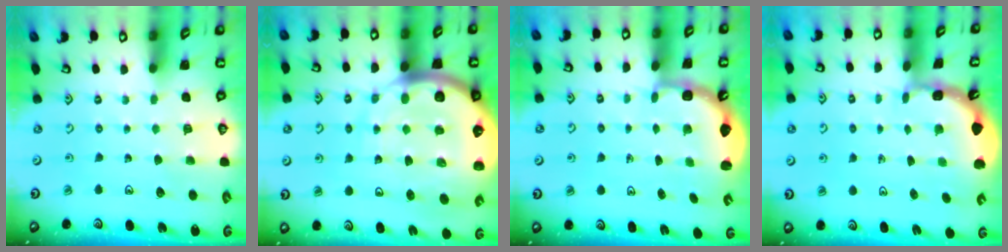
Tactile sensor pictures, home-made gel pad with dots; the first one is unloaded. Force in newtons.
{"total": 17.4, "press": 17.3, "slide": 2.0}
{"total": 3.2, "press": 2.4, "slide": 2.2}
{"total": 2.2, "press": 2.2, "slide": 0.4}